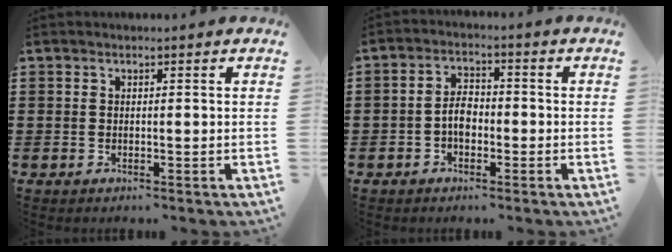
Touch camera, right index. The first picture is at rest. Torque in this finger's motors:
{"motor_torque": [2.14, 0.00, 0.46, 0.01]}